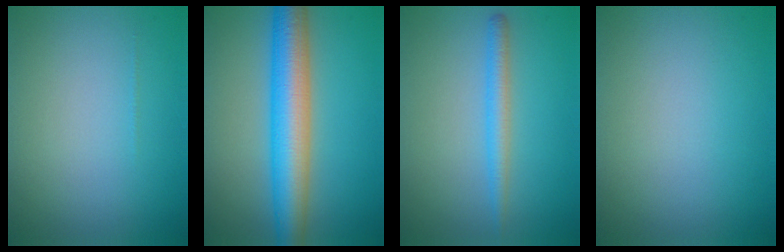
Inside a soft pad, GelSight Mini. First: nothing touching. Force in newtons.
{"total": 8.2, "press": 8.2, "slide": 0.3}
{"total": 2.2, "press": 2.2, "slide": 0.2}
{"total": 0.0}